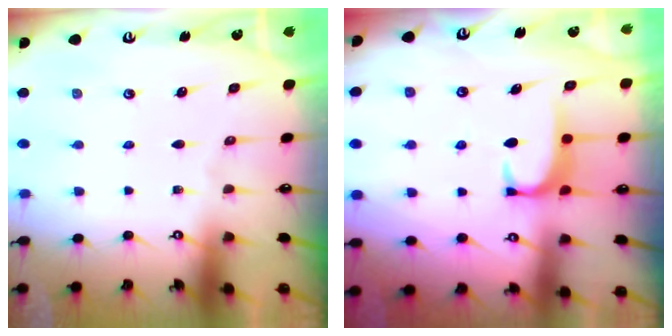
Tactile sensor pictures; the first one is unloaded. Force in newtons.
{"total": 1.8, "press": 1.7, "slide": 0.5}